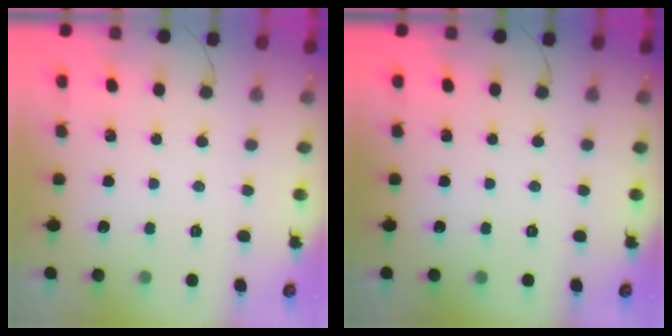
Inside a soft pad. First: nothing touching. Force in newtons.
{"total": 0.0}